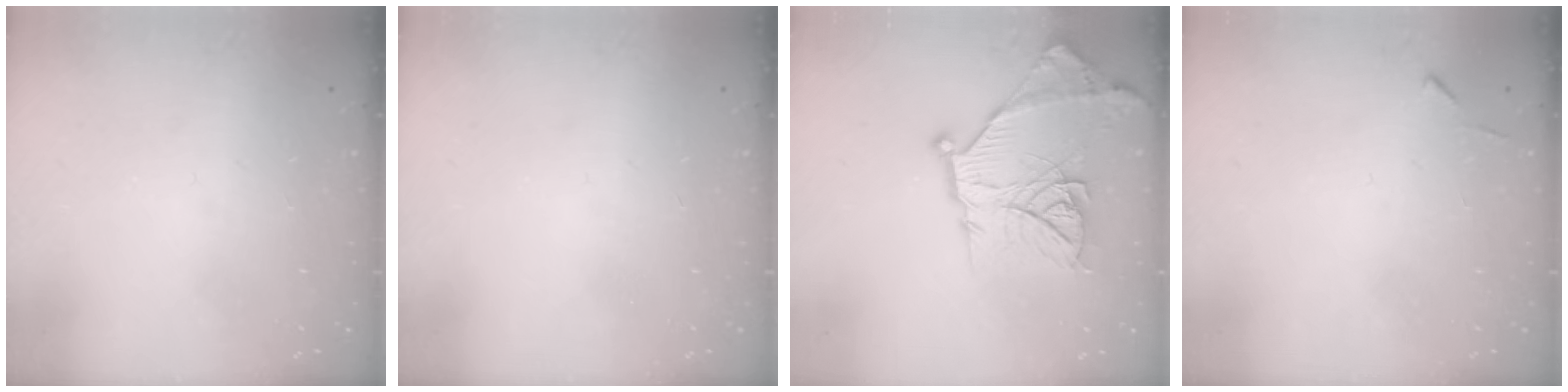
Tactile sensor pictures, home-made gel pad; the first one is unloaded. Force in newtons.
{"total": 0.0}
{"total": 18.7, "press": 18.6, "slide": 1.4}
{"total": 4.3, "press": 4.3, "slide": 0.6}